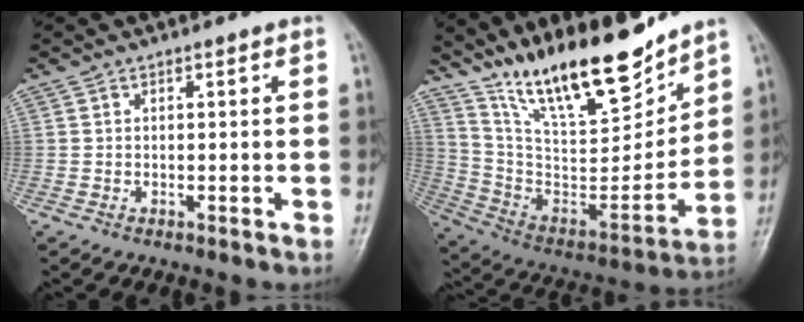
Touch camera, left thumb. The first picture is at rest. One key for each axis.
{"total": 22.2, "fx": 17.2, "fy": 6.2, "fz": 12.6, "tx": -0.172, "ty": -0.102, "tz": 0.308}